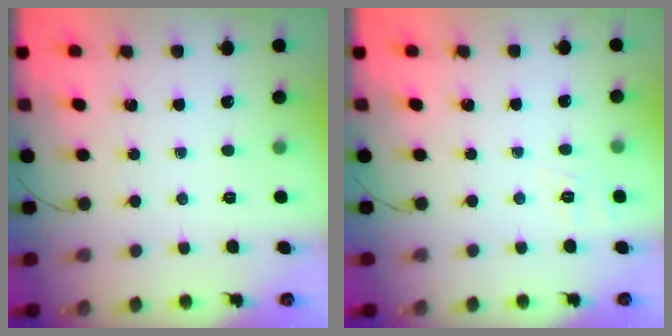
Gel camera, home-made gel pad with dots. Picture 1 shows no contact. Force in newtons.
{"total": 1.8, "press": 0.1, "slide": 1.8}